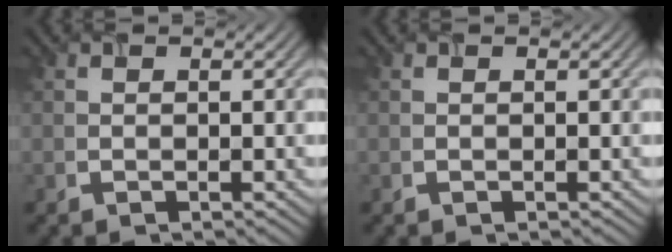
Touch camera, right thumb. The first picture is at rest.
{"total": 0.0}